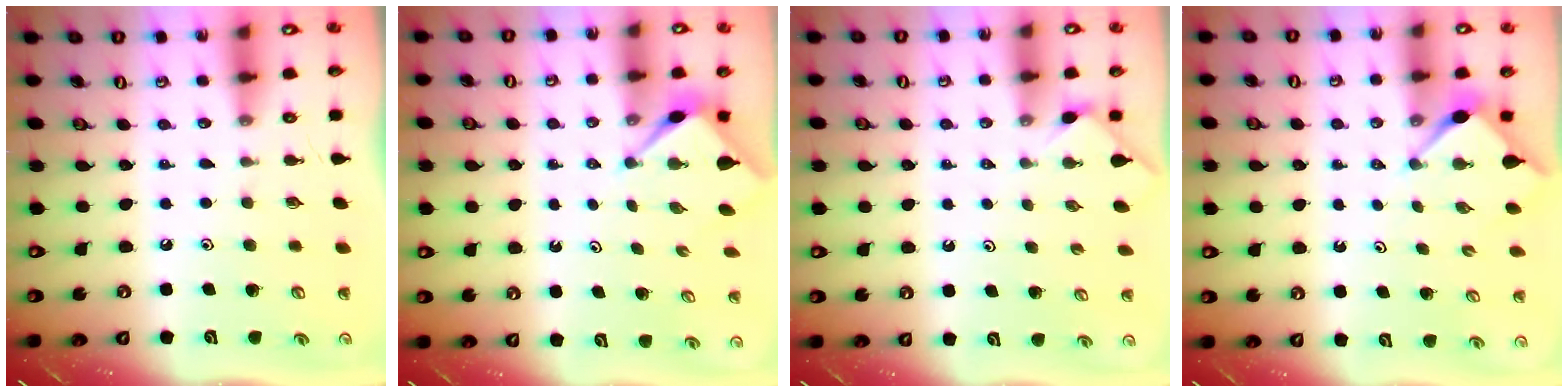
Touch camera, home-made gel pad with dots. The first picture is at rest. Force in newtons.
{"total": 3.0, "press": 3.0, "slide": 0.2}
{"total": 0.0}
{"total": 2.9, "press": 2.9, "slide": 0.3}